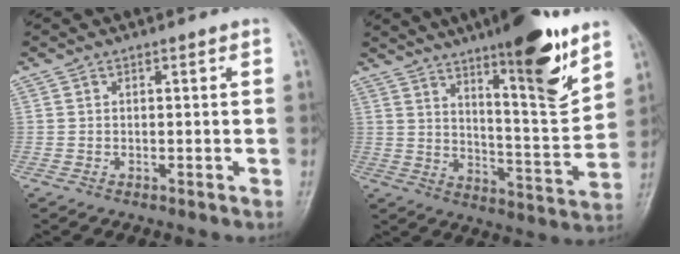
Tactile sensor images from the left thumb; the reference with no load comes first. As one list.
[{"total": 17.7, "force": [11.4, 3.3, 13.2], "torque": [-0.169, -0.074, 0.180]}]